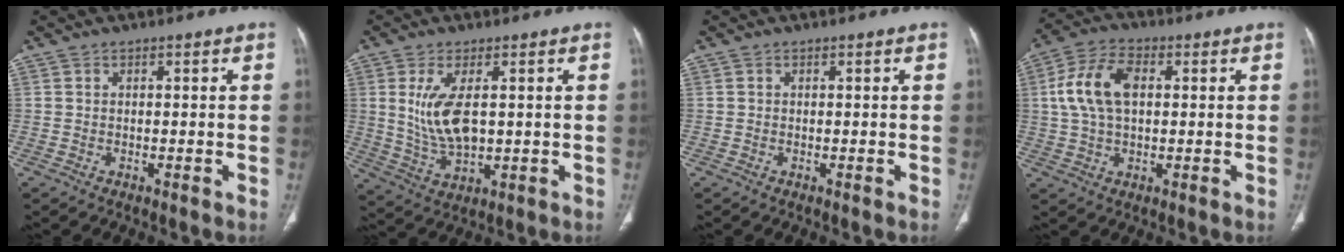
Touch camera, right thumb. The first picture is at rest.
{"total": 9.5, "force": [1.5, 4.4, 8.3], "torque": [-0.171, -0.015, 0.045]}
{"total": 0.0}
{"total": 10.8, "force": [1.8, 6.3, 8.5], "torque": [-0.174, 0.019, 0.032]}